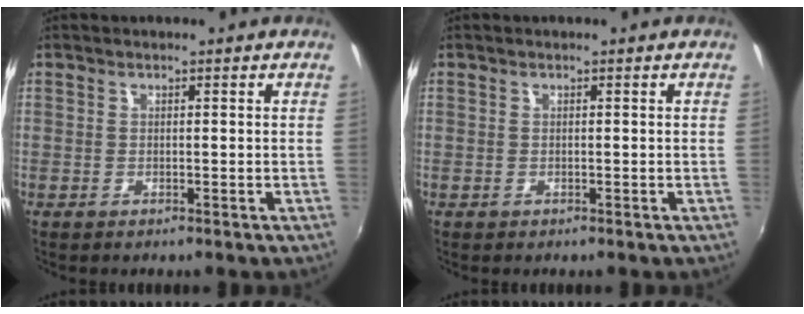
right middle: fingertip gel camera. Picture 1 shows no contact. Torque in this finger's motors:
{"motor_torque": [-0.05, -0.20, -0.02, -0.01]}